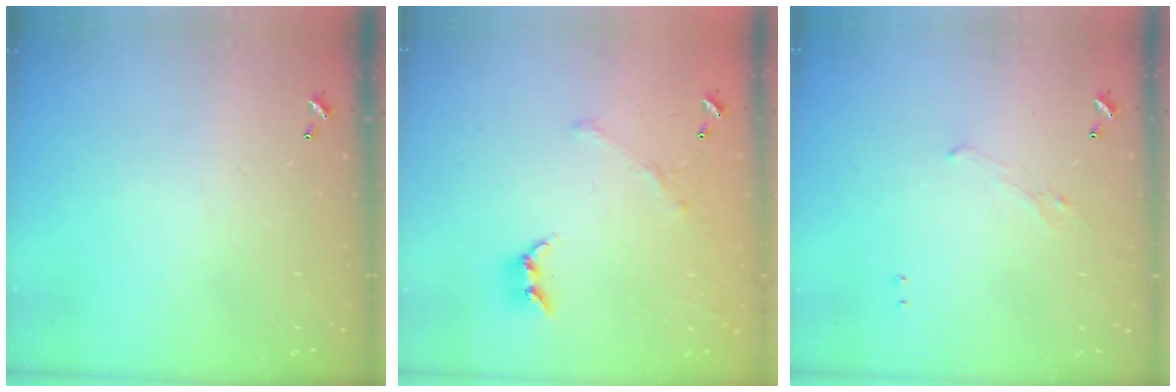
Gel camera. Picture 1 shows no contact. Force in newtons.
{"total": 2.3, "press": 2.0, "slide": 1.0}
{"total": 1.2, "press": 0.9, "slide": 0.8}